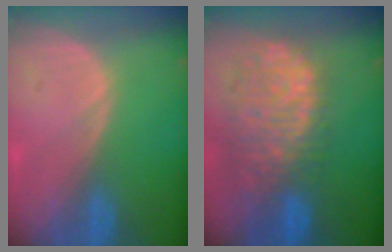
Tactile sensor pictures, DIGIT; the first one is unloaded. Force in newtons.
{"total": 12.0, "press": 9.9, "slide": 6.8}